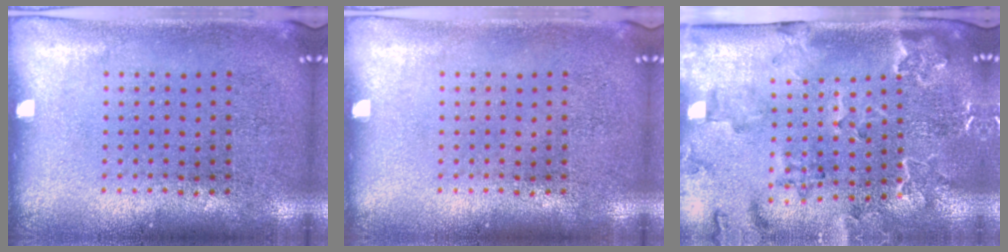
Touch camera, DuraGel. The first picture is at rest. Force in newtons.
{"total": 0.0}
{"total": 2.3, "press": 2.2, "slide": 0.5}